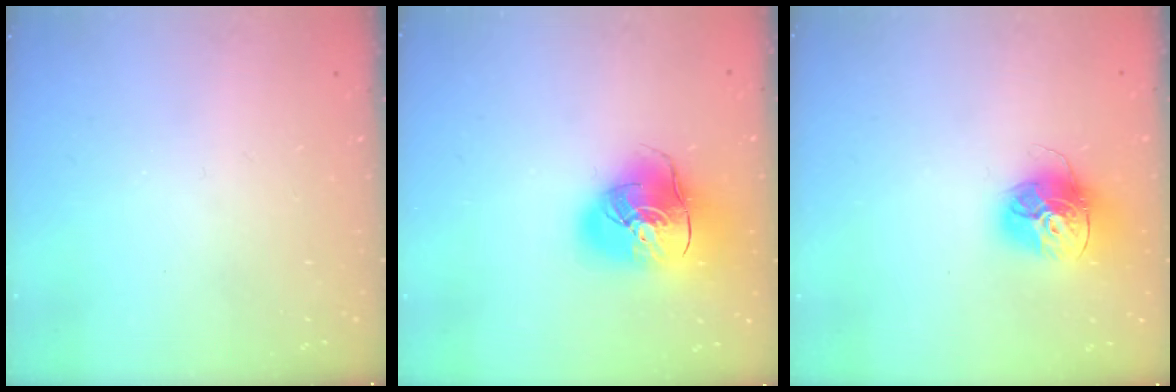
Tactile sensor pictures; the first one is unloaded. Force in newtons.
{"total": 17.1, "press": 16.8, "slide": 2.9}
{"total": 14.9, "press": 14.9, "slide": 1.6}